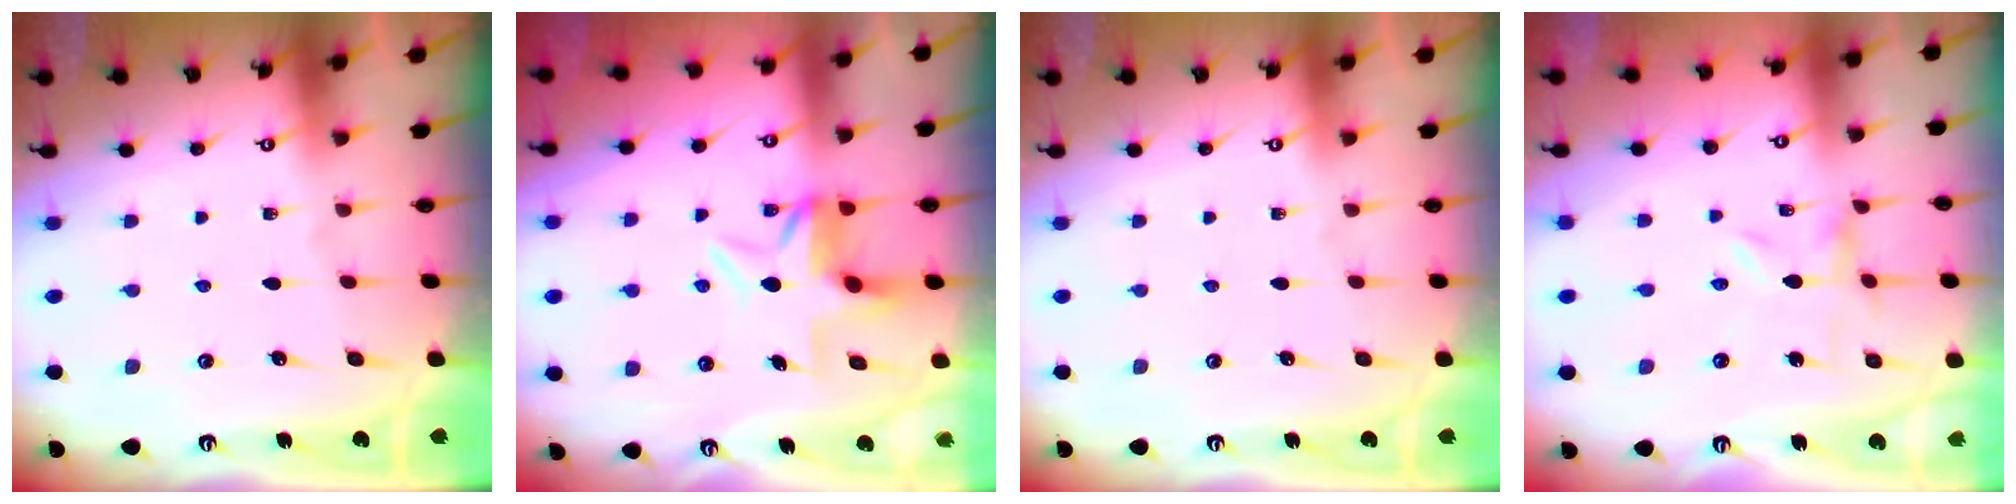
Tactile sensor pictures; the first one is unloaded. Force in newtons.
{"total": 5.8, "press": 5.8, "slide": 0.4}
{"total": 0.0}
{"total": 0.0}